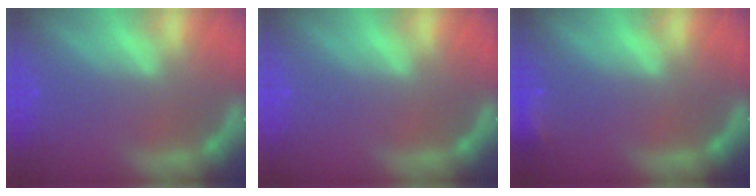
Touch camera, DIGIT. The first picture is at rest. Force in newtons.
{"total": 0.0}
{"total": 1.9}